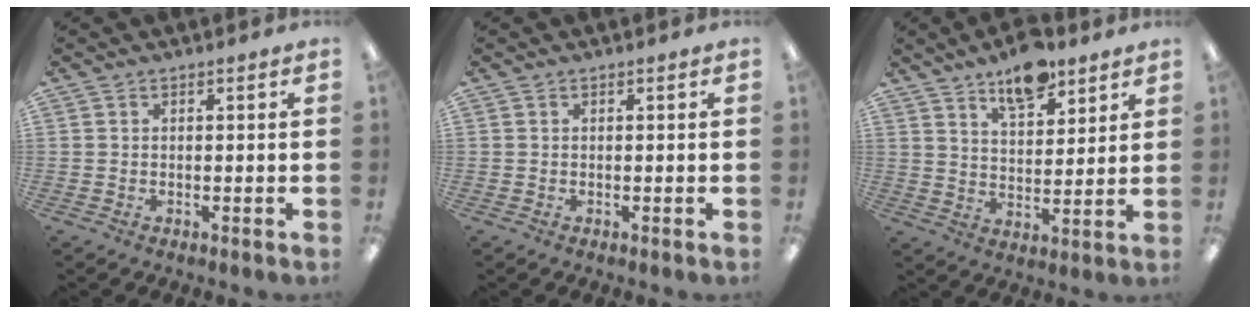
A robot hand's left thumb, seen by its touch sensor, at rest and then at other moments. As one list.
[{"total": 0.0}, {"total": 9.8, "force": [7.3, 4.1, 5.1], "torque": [-0.069, -0.039, 0.125]}]